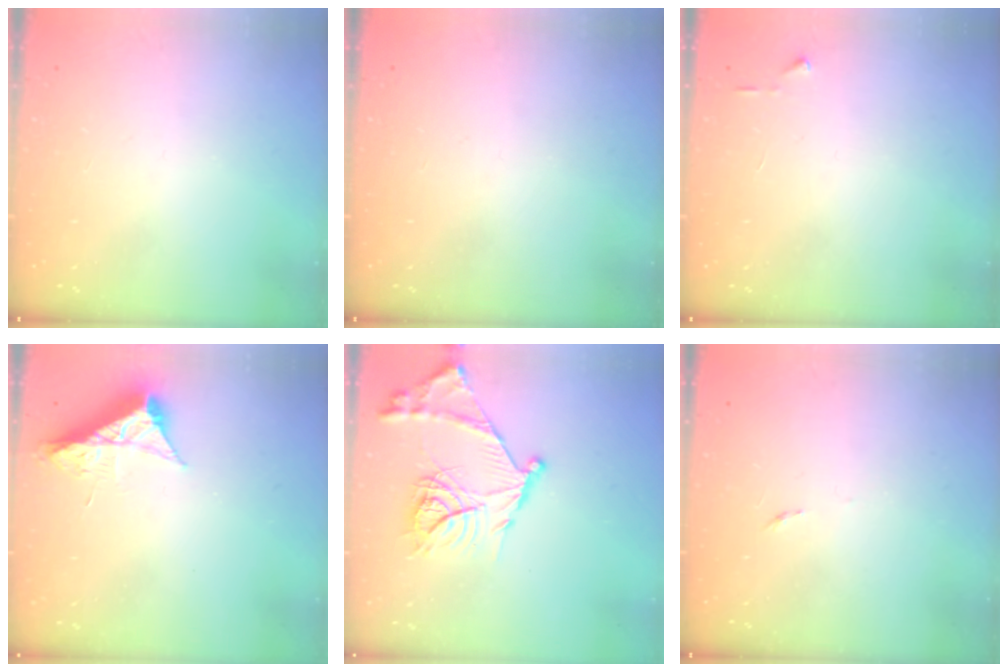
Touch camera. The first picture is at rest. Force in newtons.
{"total": 0.0}
{"total": 3.0, "press": 2.9, "slide": 0.4}
{"total": 8.9, "press": 8.9, "slide": 0.4}
{"total": 18.1, "press": 18.0, "slide": 1.7}
{"total": 2.6, "press": 2.6, "slide": 0.4}